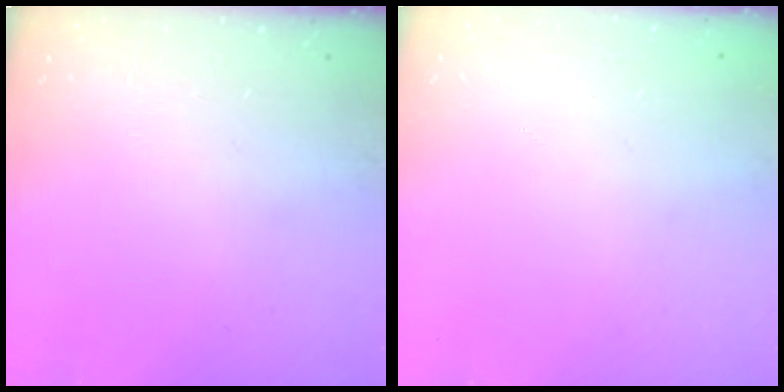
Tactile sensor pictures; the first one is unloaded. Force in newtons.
{"total": 0.0}